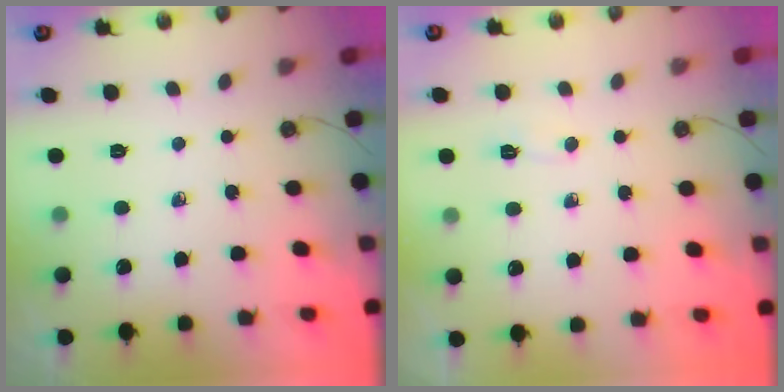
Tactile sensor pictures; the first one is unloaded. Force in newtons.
{"total": 13.9, "press": 3.7, "slide": 13.4}